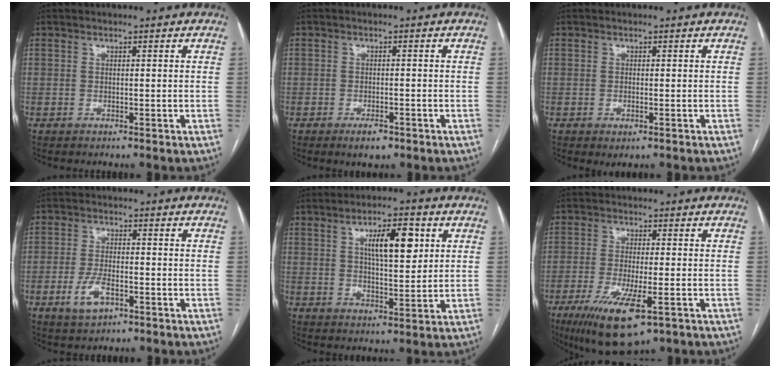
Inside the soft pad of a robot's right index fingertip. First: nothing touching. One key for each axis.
{"total": 2.8, "fx": -1.9, "fy": 1.3, "fz": 1.7, "tx": -0.027, "ty": -0.001, "tz": -0.023}
{"total": 1.5, "fx": -0.7, "fy": 0.5, "fz": 1.3, "tx": -0.019, "ty": -0.003, "tz": -0.005}
{"total": 5.2, "fx": -2.4, "fy": 2.3, "fz": 4.0, "tx": -0.084, "ty": -0.002, "tz": -0.040}
{"total": 8.7, "fx": 3.0, "fy": 2.6, "fz": 7.7, "tx": -0.125, "ty": 0.009, "tz": 0.052}
{"total": 11.4, "fx": -5.8, "fy": 2.5, "fz": 9.5, "tx": -0.172, "ty": -0.030, "tz": -0.092}